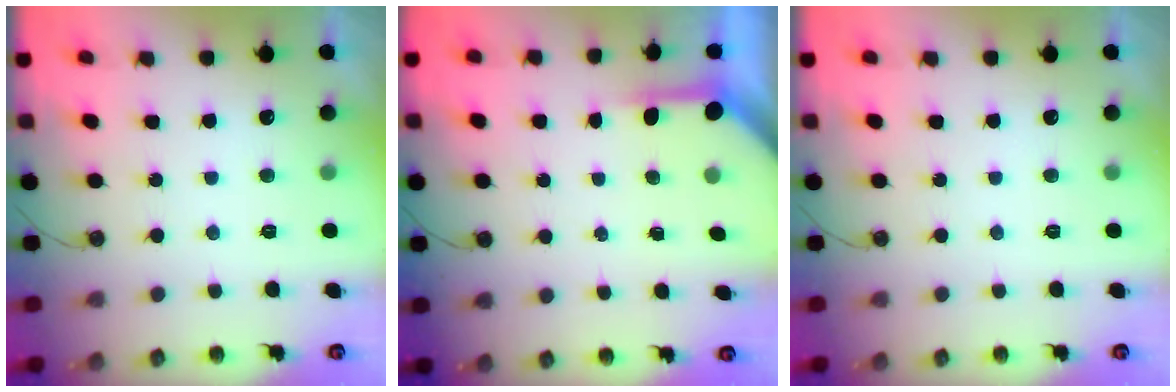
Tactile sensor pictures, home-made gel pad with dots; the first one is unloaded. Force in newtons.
{"total": 3.9, "press": 3.8, "slide": 0.3}
{"total": 0.0}